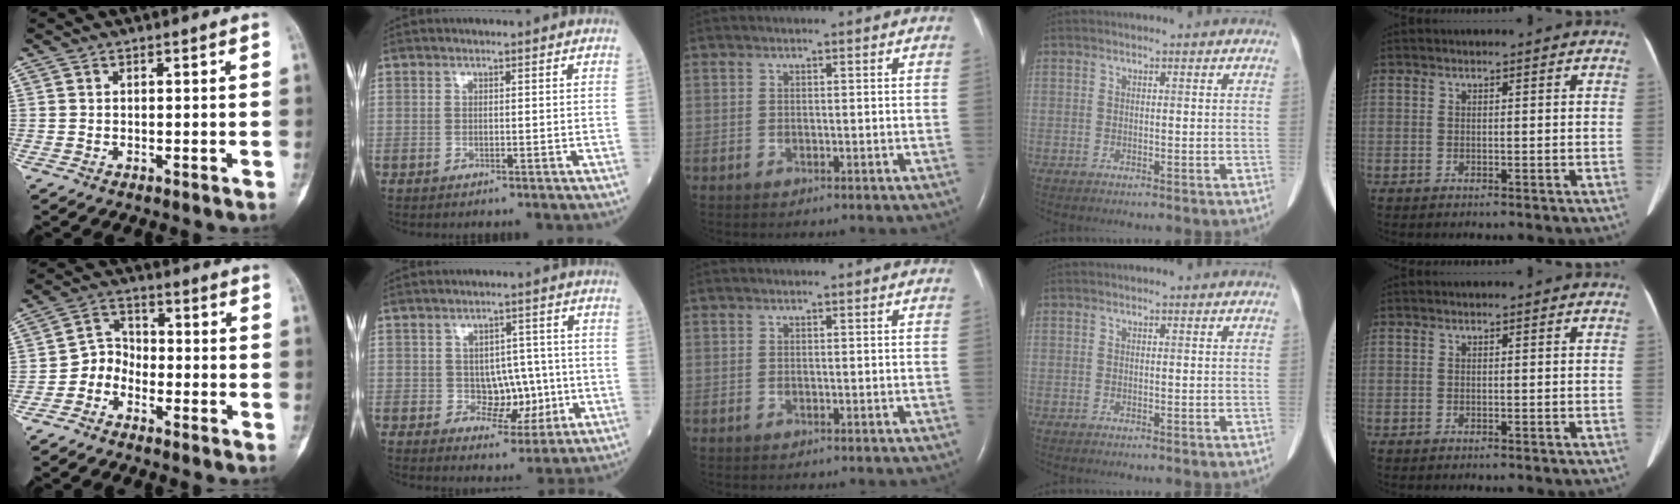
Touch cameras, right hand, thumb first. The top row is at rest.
{"thumb": {"total": 4.6, "force": [-2.7, 3.5, 1.4], "torque": [-0.004, 0.029, -0.065]}, "index": {"total": 5.7, "force": [-0.5, 4.1, 4.0], "torque": [-0.044, 0.011, 0.005]}}